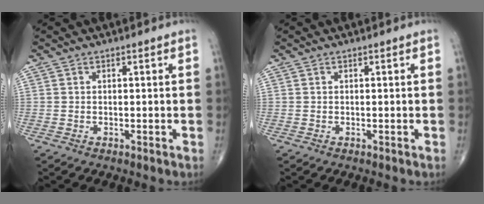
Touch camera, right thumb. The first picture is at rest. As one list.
[{"total": 0.0}]